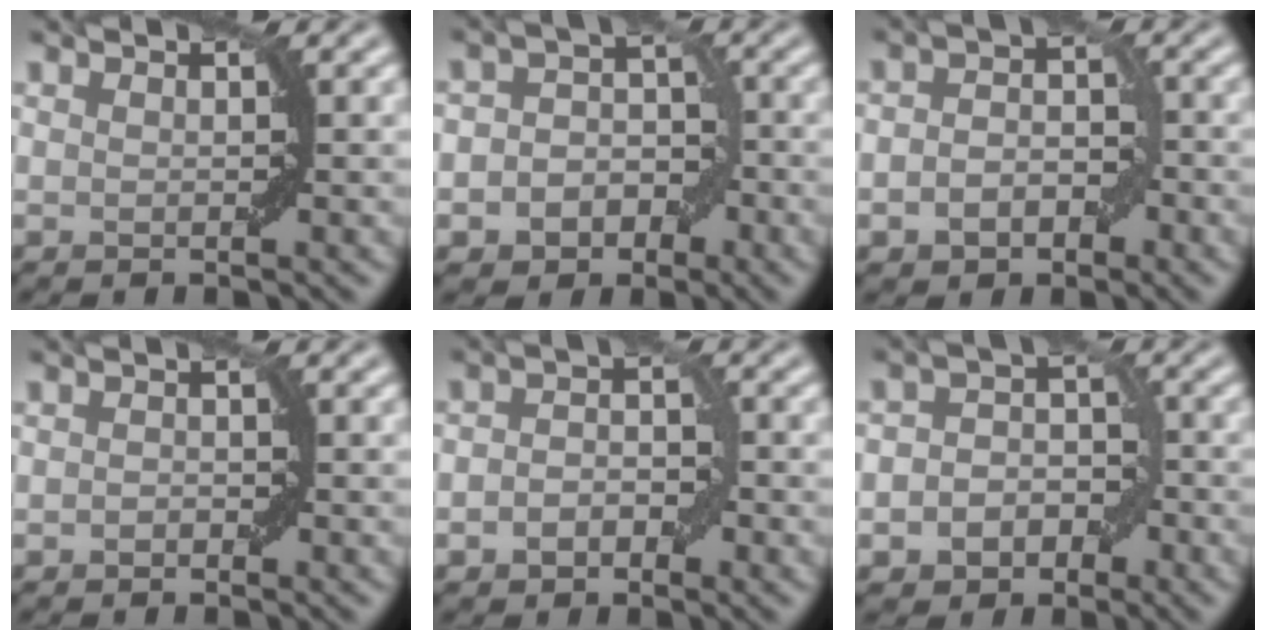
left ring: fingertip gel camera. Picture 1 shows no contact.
{"total": 5.0, "force": [-2.0, 4.1, 2.1], "torque": [0.002, 0.009, -0.047]}
{"total": 3.8, "force": [-1.4, 2.7, 2.3], "torque": [-0.031, 0.000, -0.027]}
{"total": 0.7, "force": [-0.4, 0.5, 0.4], "torque": [-0.006, 0.002, -0.006]}
{"total": 2.9, "force": [-0.9, 2.0, 1.9], "torque": [-0.028, 0.003, -0.019]}
{"total": 4.5, "force": [-1.8, 3.6, 2.1], "torque": [0.002, 0.002, -0.040]}